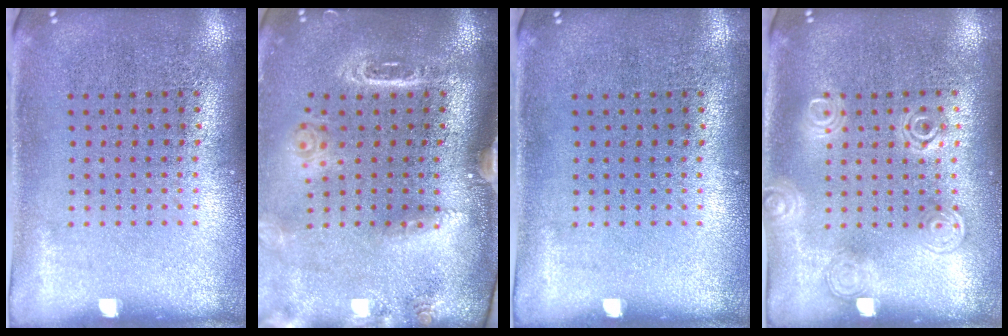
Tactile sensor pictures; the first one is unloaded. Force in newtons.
{"total": 1.9, "press": 1.7, "slide": 0.9}
{"total": 0.0}
{"total": 1.2, "press": 1.2, "slide": 0.3}